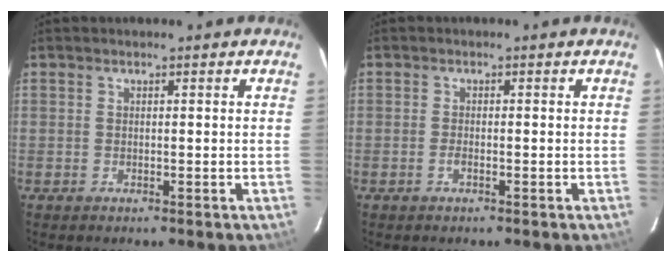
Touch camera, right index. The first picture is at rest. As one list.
[{"total": 1.0, "force": [-0.6, 0.2, 0.7], "torque": [-0.018, -0.001, -0.012]}]